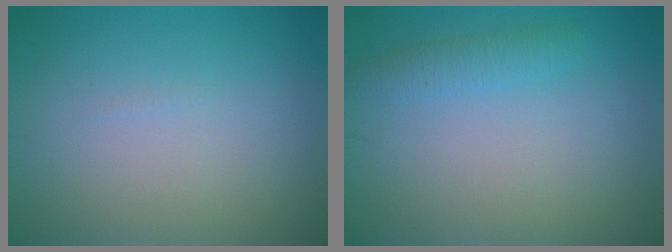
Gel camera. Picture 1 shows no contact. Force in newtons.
{"total": 1.6, "press": 1.6, "slide": 0.0}